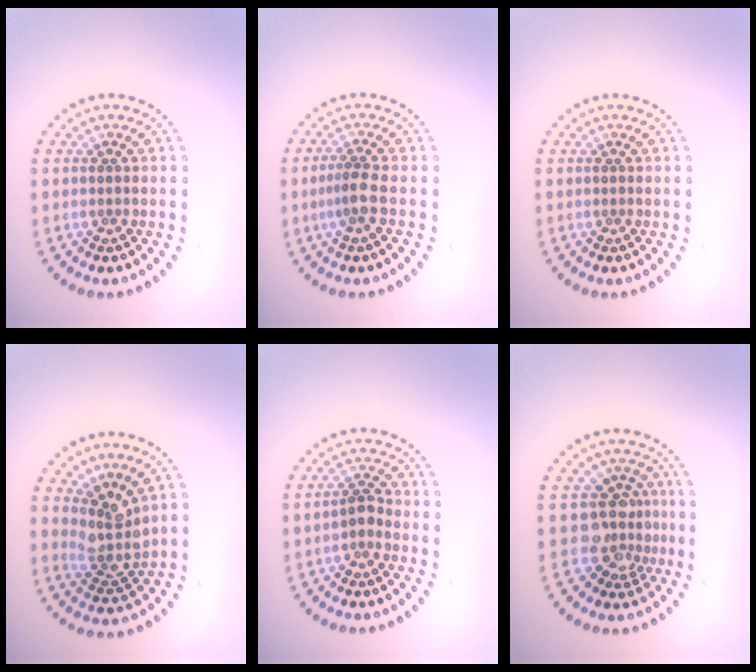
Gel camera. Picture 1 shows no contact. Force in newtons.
{"total": 2.0, "press": 1.5, "slide": 1.3}
{"total": 0.0}
{"total": 3.2, "press": 2.3, "slide": 2.2}
{"total": 1.6, "press": 1.4, "slide": 0.8}
{"total": 3.6, "press": 2.7, "slide": 2.3}